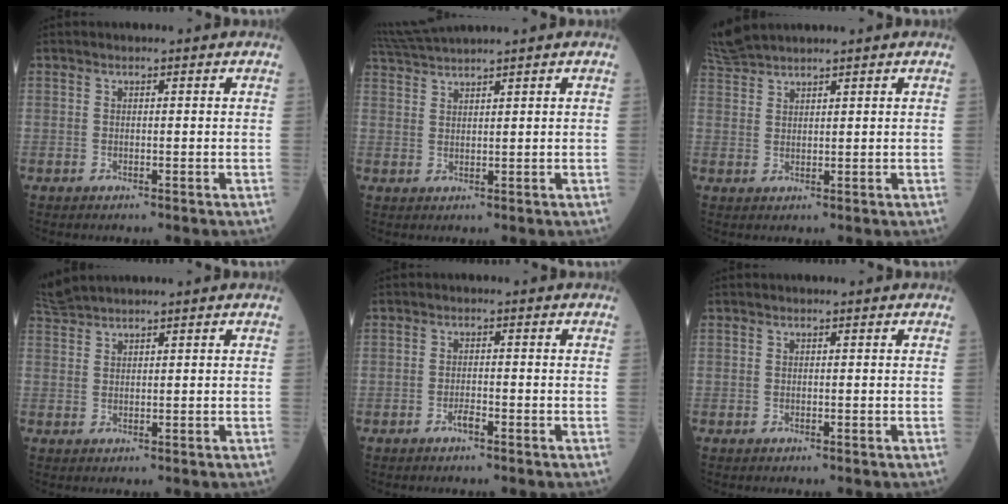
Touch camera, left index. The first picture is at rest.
{"total": 4.9, "force": [4.4, -1.4, 1.4], "torque": [-0.035, 0.014, 0.090]}
{"total": 4.7, "force": [4.5, -0.3, 1.3], "torque": [-0.043, 0.021, 0.101]}
{"total": 2.8, "force": [2.7, -0.5, 0.5], "torque": [-0.022, 0.018, 0.065]}
{"total": 1.4, "force": [-1.1, 0.2, 0.9], "torque": [-0.017, -0.004, -0.022]}
{"total": 0.0}